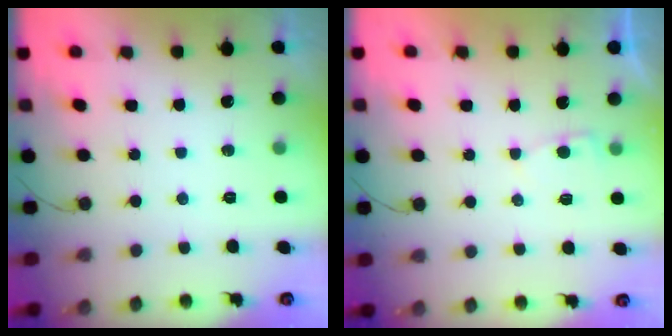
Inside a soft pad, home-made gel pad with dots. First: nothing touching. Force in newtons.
{"total": 2.3, "press": 2.3, "slide": 0.2}